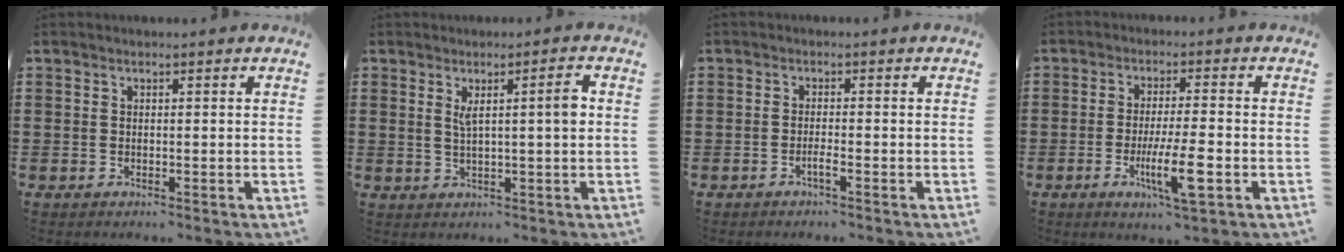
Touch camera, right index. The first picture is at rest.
{"total": 4.2, "force": [1.0, 0.1, 4.1], "torque": [-0.070, -0.006, 0.010]}
{"total": 1.7, "force": [-1.0, 0.1, 1.3], "torque": [-0.023, -0.002, -0.018]}
{"total": 8.4, "force": [-2.7, 1.2, 7.9], "torque": [-0.151, -0.018, -0.050]}